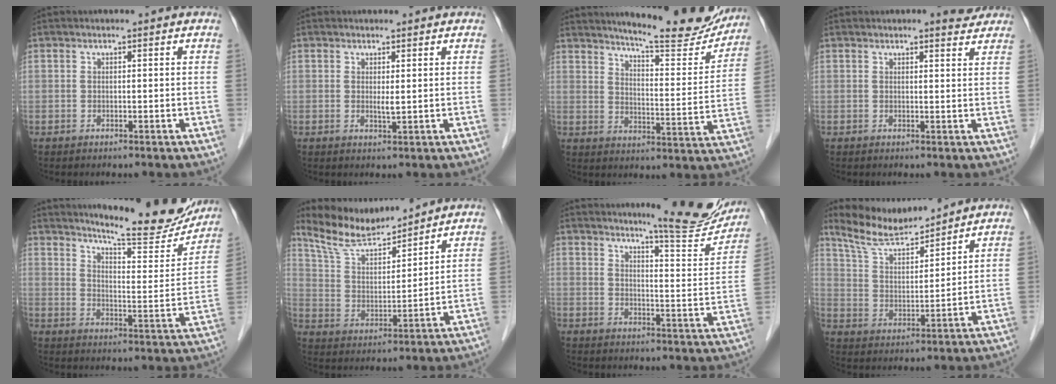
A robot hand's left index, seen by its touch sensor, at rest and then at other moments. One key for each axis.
{"total": 1.1, "fx": 0.2, "fy": 0.2, "fz": 1.1, "tx": -0.025, "ty": -0.007, "tz": 0.006}
{"total": 16.6, "fx": 15.4, "fy": 1.7, "fz": 6.1, "tx": -0.086, "ty": -0.052, "tz": 0.197}
{"total": 2.9, "fx": 2.6, "fy": 0.6, "fz": 1.0, "tx": -0.015, "ty": -0.001, "tz": 0.026}
{"total": 17.5, "fx": 16.0, "fy": 1.9, "fz": 6.8, "tx": -0.097, "ty": -0.053, "tz": 0.209}
{"total": 9.3, "fx": 9.0, "fy": 1.0, "fz": 2.3, "tx": -0.060, "ty": 0.005, "tz": 0.182}
{"total": 12.3, "fx": 11.3, "fy": 0.7, "fz": 4.7, "tx": -0.053, "ty": -0.038, "tz": 0.139}
{"total": 8.9, "fx": 8.5, "fy": 0.9, "fz": 2.6, "tx": -0.065, "ty": 0.005, "tz": 0.169}